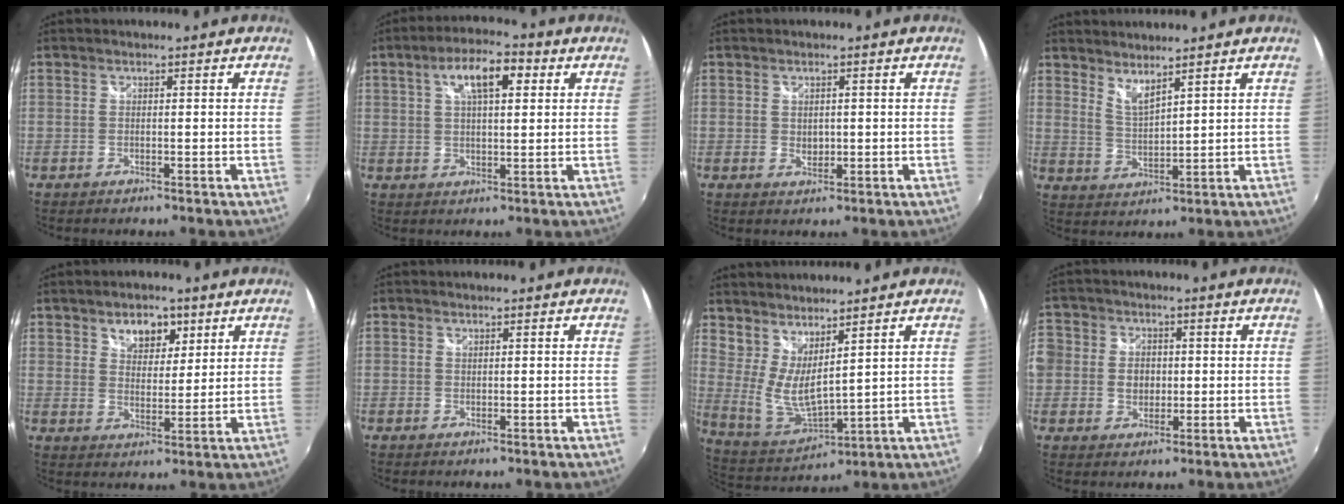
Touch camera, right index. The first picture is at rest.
{"total": 8.9, "force": [3.7, 3.5, 7.4], "torque": [-0.128, 0.018, 0.060]}
{"total": 1.8, "force": [0.3, 1.5, 1.0], "torque": [-0.013, 0.000, 0.005]}
{"total": 4.6, "force": [4.0, 0.5, 2.1], "torque": [-0.036, -0.006, 0.073]}
{"total": 6.5, "force": [3.7, 4.1, 3.5], "torque": [-0.048, 0.006, 0.061]}
{"total": 0.0}
{"total": 9.4, "force": [5.6, 3.0, 6.9], "torque": [-0.127, -0.015, 0.114]}
{"total": 10.6, "force": [-0.9, 9.9, 3.6], "torque": [-0.119, 0.024, -0.022]}